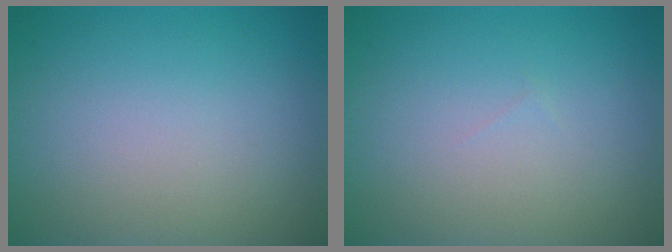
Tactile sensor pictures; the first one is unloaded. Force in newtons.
{"total": 0.0}